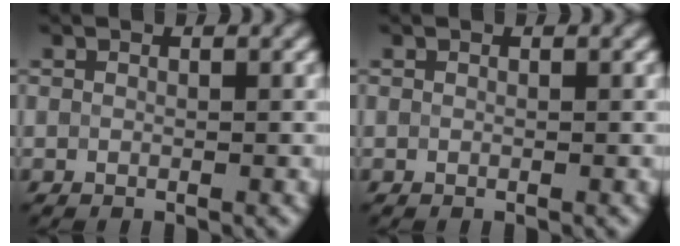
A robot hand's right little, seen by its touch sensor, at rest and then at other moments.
{"total": 0.0}